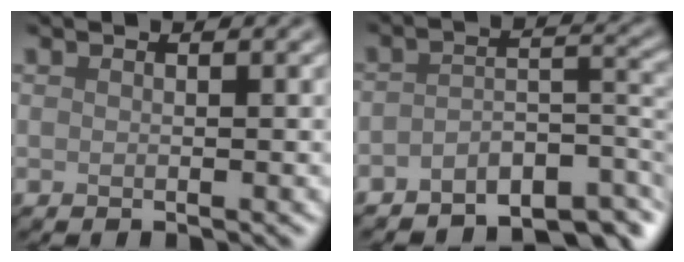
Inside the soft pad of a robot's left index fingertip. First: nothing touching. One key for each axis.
{"total": 5.9, "fx": -4.4, "fy": 2.3, "fz": 3.1, "tx": -0.034, "ty": -0.008, "tz": -0.075}